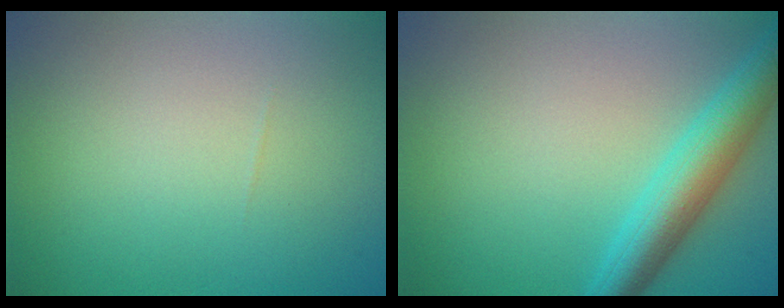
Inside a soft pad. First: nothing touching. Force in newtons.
{"total": 5.3, "press": 5.3, "slide": 0.1}